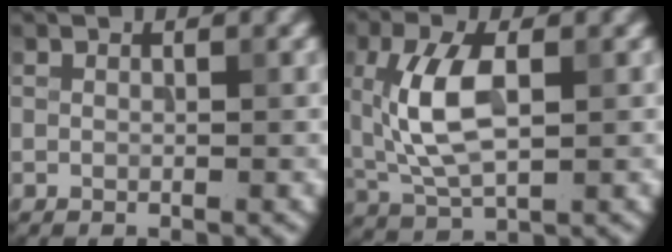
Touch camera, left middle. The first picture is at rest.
{"total": 6.6, "force": [0.8, 3.2, 5.7], "torque": [-0.128, 0.005, 0.016]}